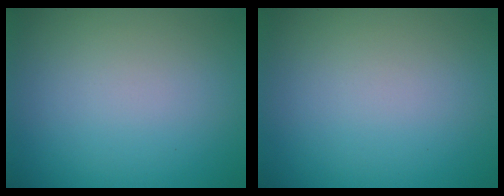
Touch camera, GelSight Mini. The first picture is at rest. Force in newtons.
{"total": 0.0}